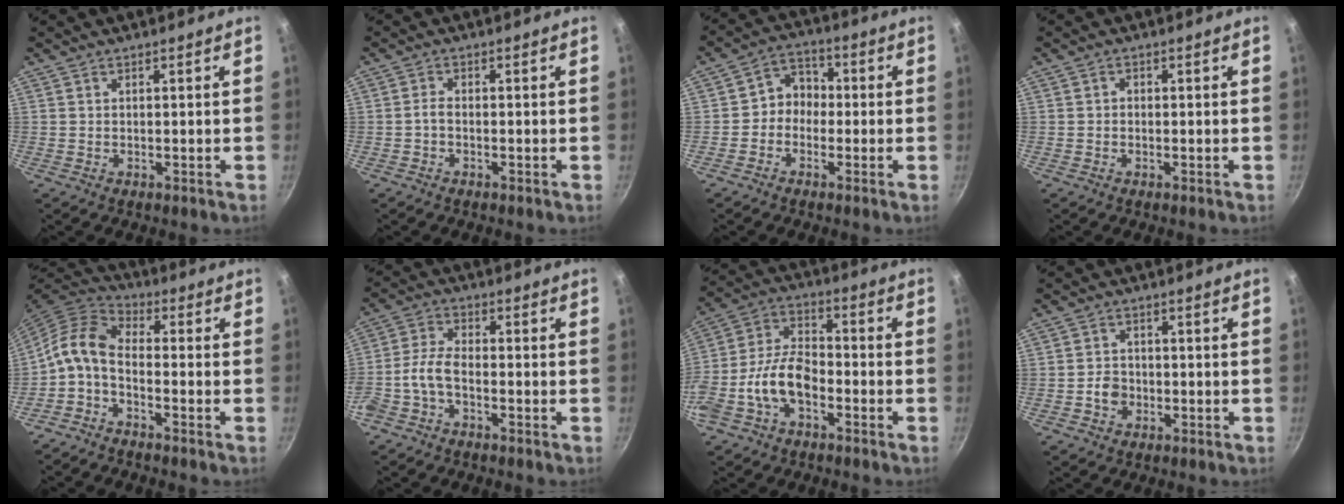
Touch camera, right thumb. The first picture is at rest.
{"total": 1.5, "force": [-0.7, 0.7, 1.1], "torque": [-0.027, 0.011, -0.019]}
{"total": 5.5, "force": [-1.1, 4.7, 2.5], "torque": [-0.007, 0.025, -0.034]}
{"total": 0.8, "force": [-0.3, 0.6, 0.3], "torque": [-0.004, 0.004, -0.006]}
{"total": 8.2, "force": [-2.3, 4.4, 6.6], "torque": [-0.147, 0.041, -0.059]}
{"total": 5.5, "force": [-2.7, 2.7, 4.0], "torque": [-0.090, 0.032, -0.067]}
{"total": 11.9, "force": [-4.3, 7.0, 8.6], "torque": [-0.156, 0.051, -0.094]}
{"total": 3.4, "force": [-1.2, 2.8, 1.6], "torque": [-0.013, 0.016, -0.022]}